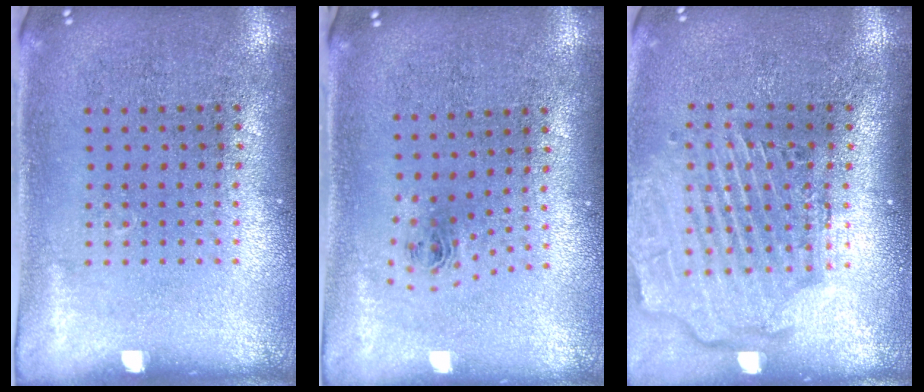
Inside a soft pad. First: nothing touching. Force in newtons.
{"total": 0.9, "press": 0.3, "slide": 0.8}
{"total": 2.7, "press": 2.2, "slide": 1.5}